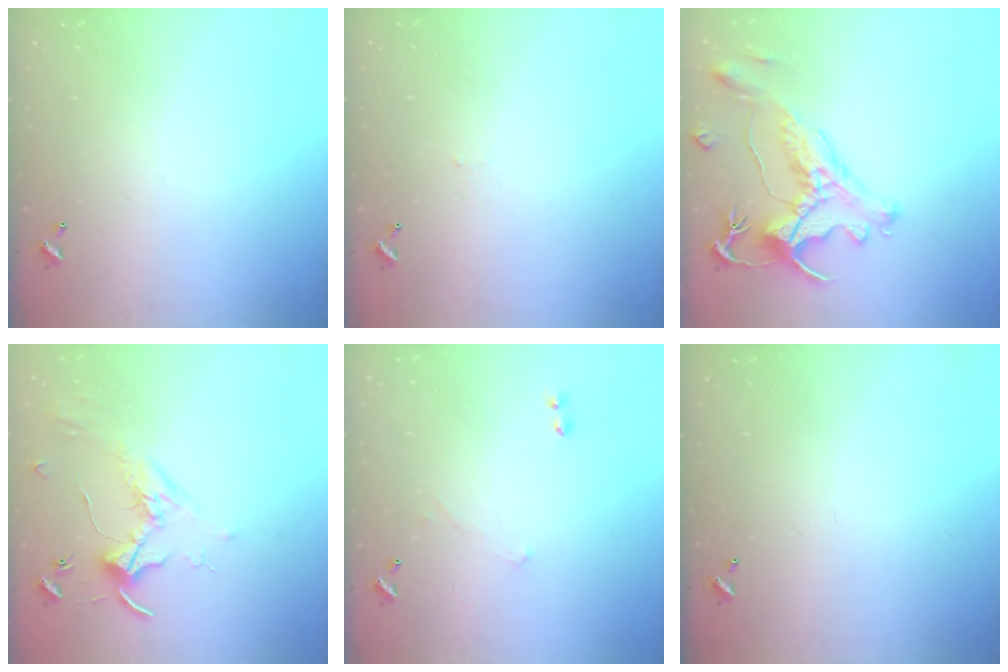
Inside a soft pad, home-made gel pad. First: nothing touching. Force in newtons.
{"total": 2.1, "press": 2.1, "slide": 0.2}
{"total": 1.9, "press": 1.4, "slide": 1.2}
{"total": 1.8, "press": 1.8, "slide": 0.4}
{"total": 1.7, "press": 1.7, "slide": 0.4}
{"total": 0.0}